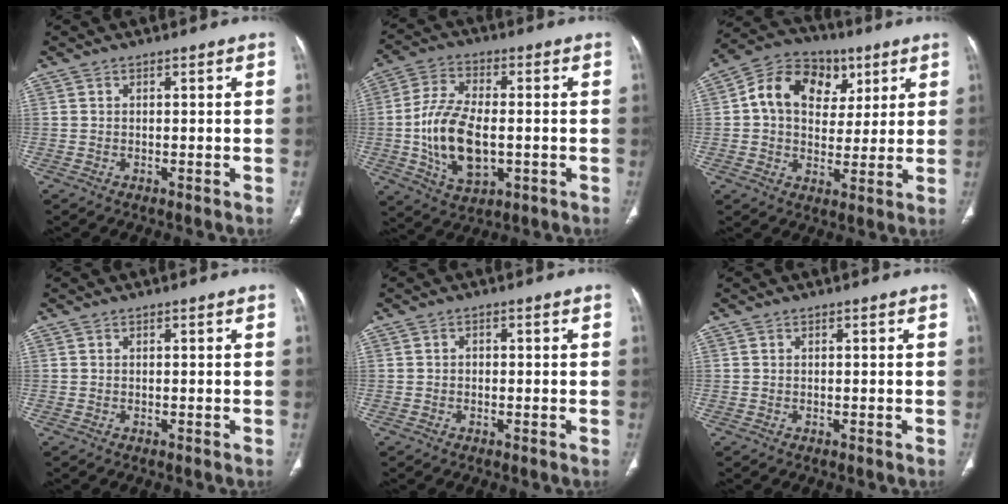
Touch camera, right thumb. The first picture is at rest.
{"total": 14.4, "force": [-1.7, 7.8, 12.0], "torque": [-0.227, 0.003, -0.025]}
{"total": 14.8, "force": [4.5, 11.3, 8.5], "torque": [-0.108, 0.008, 0.068]}
{"total": 0.0}
{"total": 0.9, "force": [-0.2, 0.7, 0.4], "torque": [0.000, 0.004, -0.006]}
{"total": 0.0}